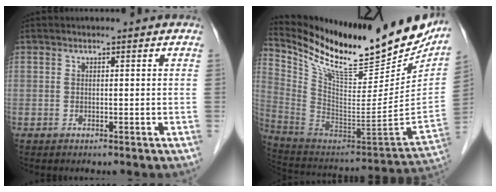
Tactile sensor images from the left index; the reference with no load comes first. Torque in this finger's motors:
{"motor_torque": [0.57, -0.67, 0.10, 0.04]}